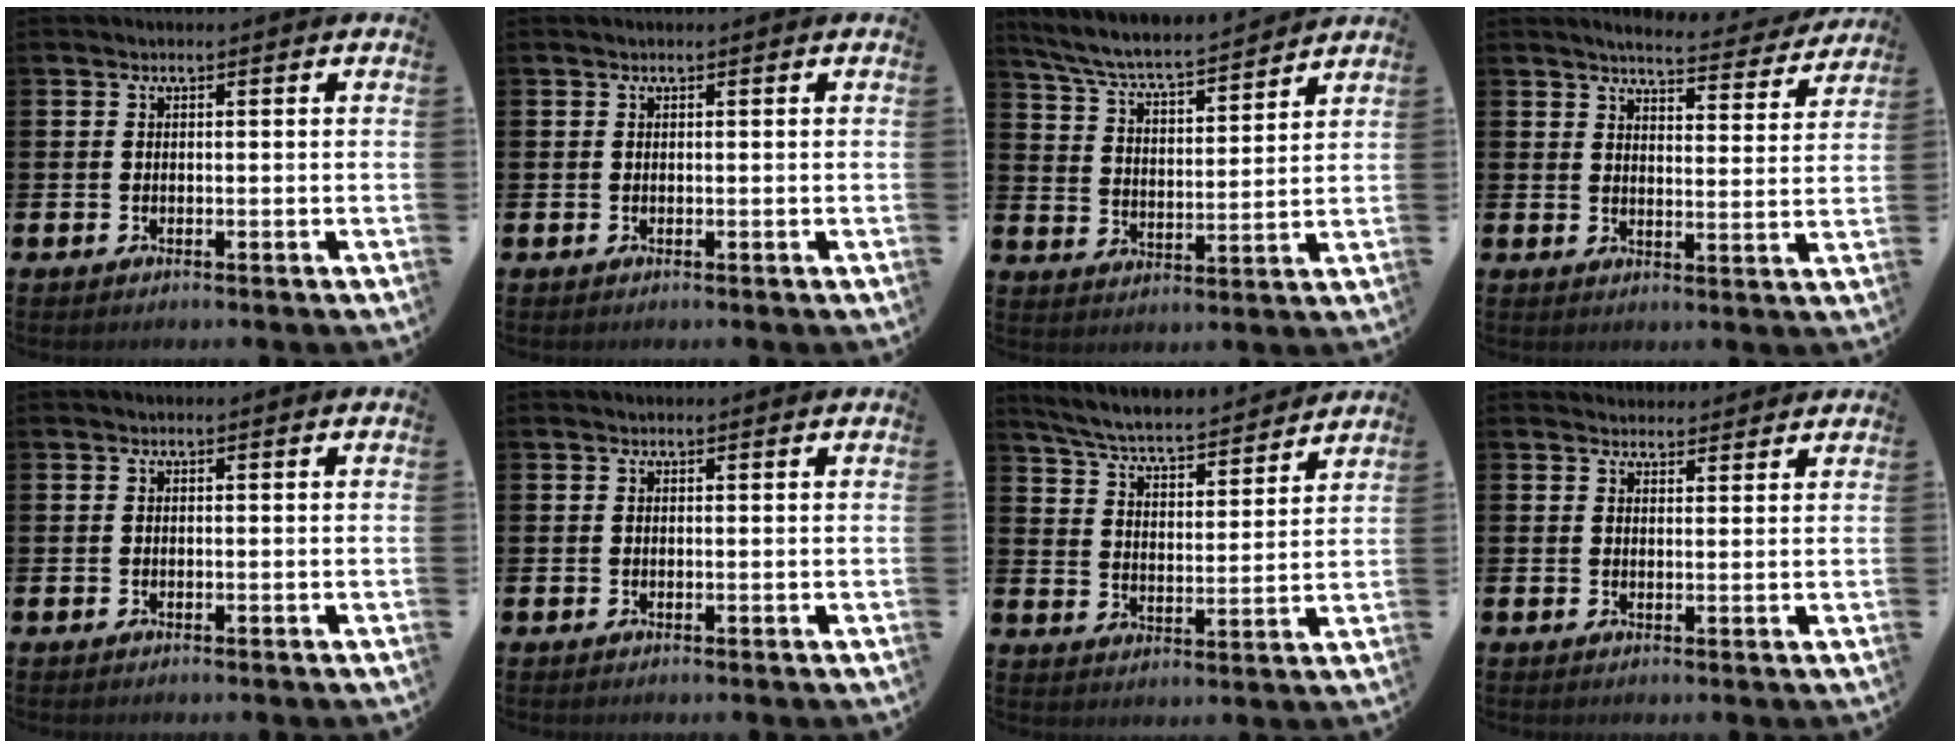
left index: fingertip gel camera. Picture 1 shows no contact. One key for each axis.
{"total": 0.0}
{"total": 6.4, "fx": 6.1, "fy": 0.5, "fz": 2.0, "tx": -0.067, "ty": -0.049, "tz": 0.101}
{"total": 4.8, "fx": 4.7, "fy": 0.5, "fz": 1.1, "tx": -0.025, "ty": -0.037, "tz": 0.076}
{"total": 0.0}
{"total": 0.0}
{"total": 5.9, "fx": 5.7, "fy": 0.8, "fz": 1.6, "tx": -0.058, "ty": -0.047, "tz": 0.094}
{"total": 2.6, "fx": 2.5, "fy": 0.7, "fz": -0.2, "tx": 0.010, "ty": -0.015, "tz": 0.043}